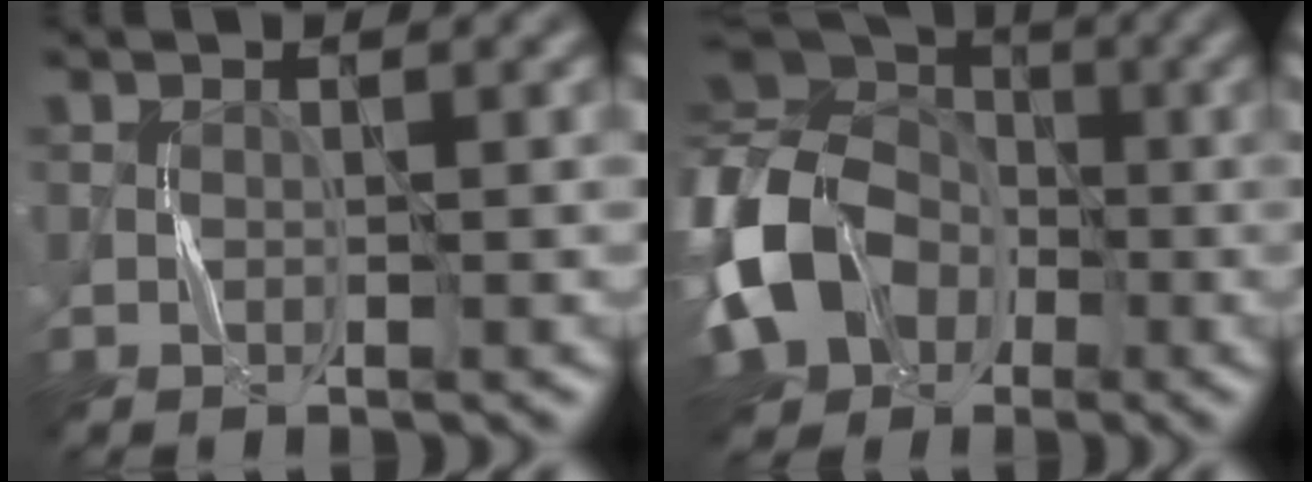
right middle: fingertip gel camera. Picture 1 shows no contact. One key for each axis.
{"total": 15.3, "fx": -3.6, "fy": 12.8, "fz": 7.6, "tx": -0.179, "ty": -0.008, "tz": -0.095}